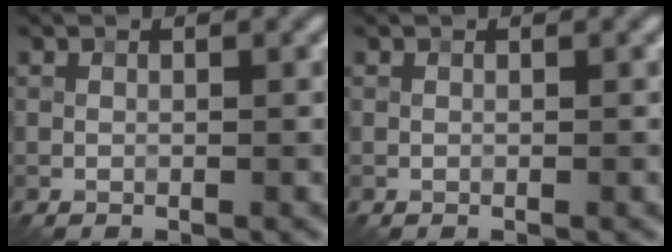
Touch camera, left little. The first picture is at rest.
{"total": 0.0}